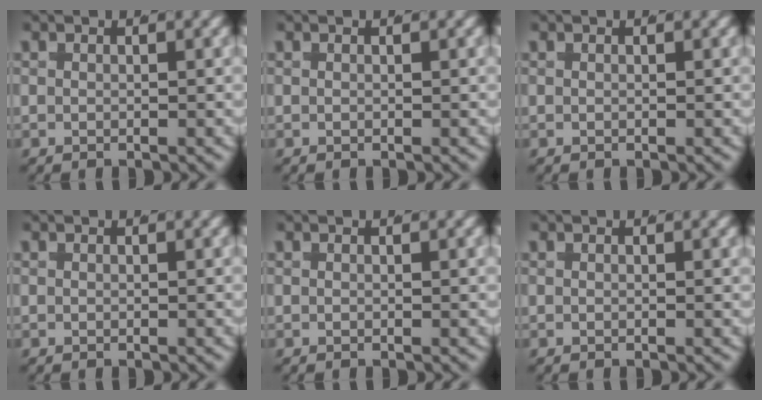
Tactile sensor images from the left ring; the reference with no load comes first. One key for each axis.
{"total": 0.0}
{"total": 0.0}
{"total": 0.0}
{"total": 0.0}
{"total": 0.0}